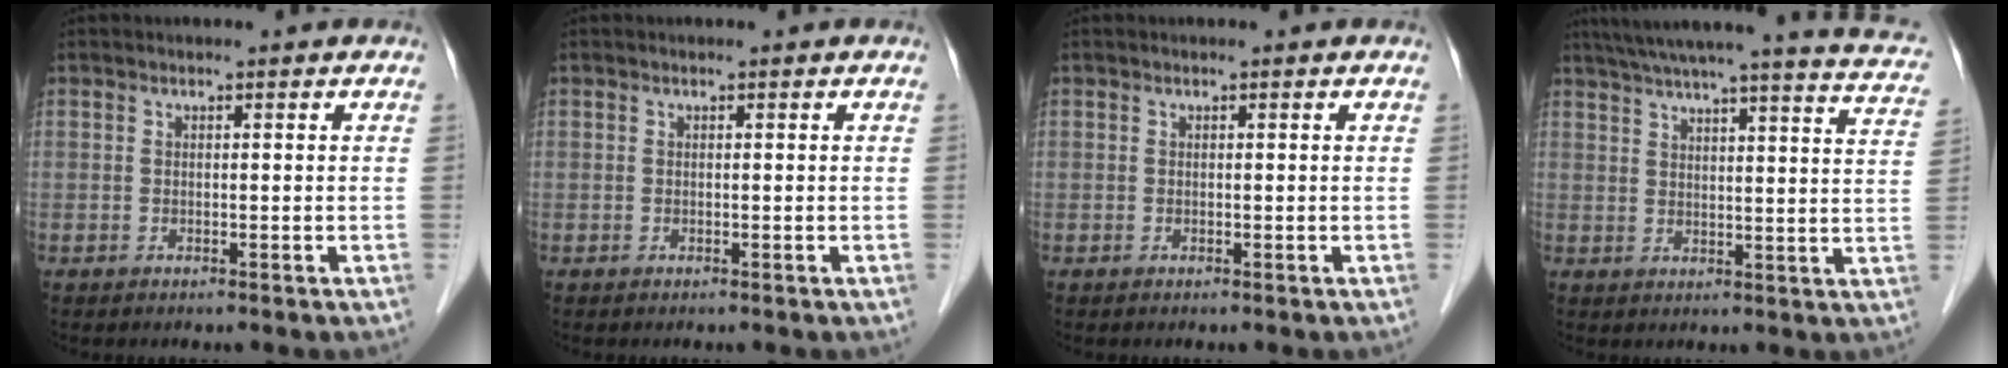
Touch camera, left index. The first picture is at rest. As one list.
[{"total": 0.0}, {"total": 0.0}, {"total": 24.5, "force": [21.2, 1.7, 12.1], "torque": [-0.177, -0.015, 0.253]}]